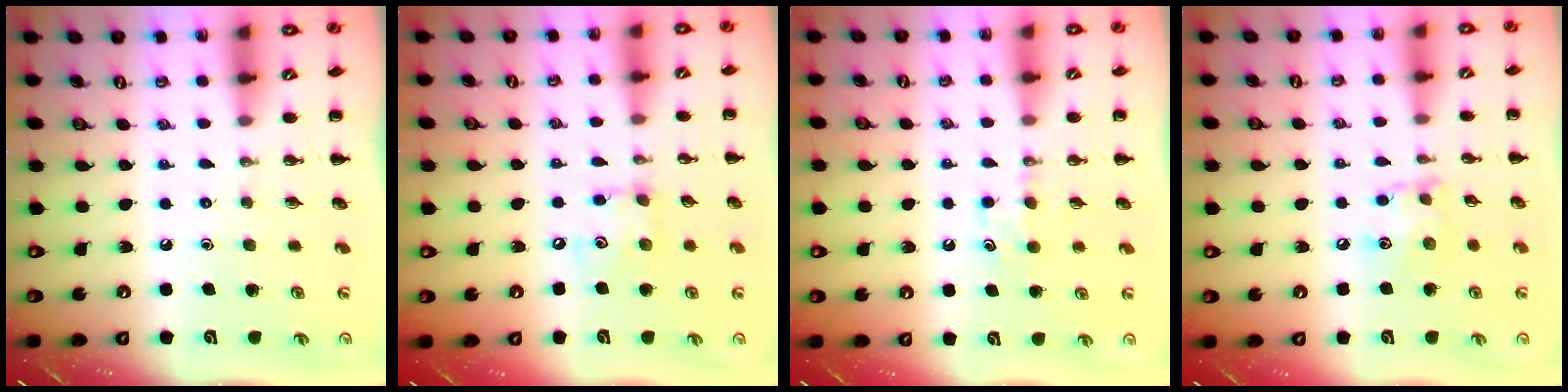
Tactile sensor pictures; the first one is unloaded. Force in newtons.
{"total": 6.5, "press": 6.5, "slide": 1.1}
{"total": 4.6, "press": 4.4, "slide": 1.5}
{"total": 8.3, "press": 8.2, "slide": 0.4}